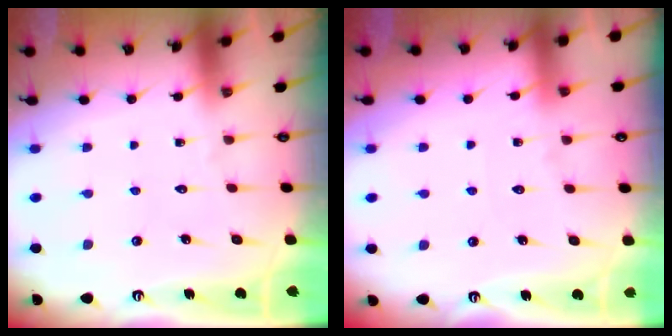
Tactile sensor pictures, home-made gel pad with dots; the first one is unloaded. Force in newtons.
{"total": 2.7, "press": 2.7, "slide": 0.4}